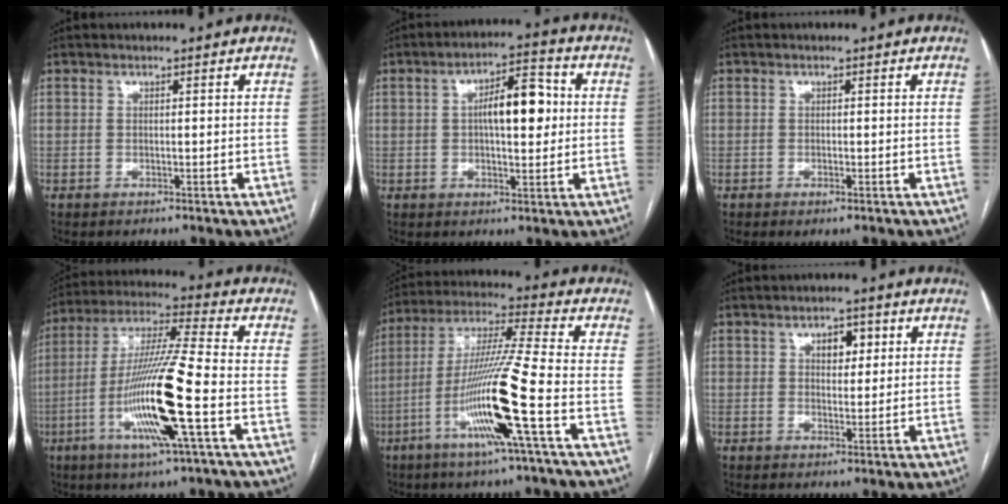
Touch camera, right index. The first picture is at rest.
{"total": 8.7, "force": [1.0, 3.0, 8.1], "torque": [-0.131, 0.022, 0.014]}
{"total": 1.0, "force": [-0.6, 0.2, 0.8], "torque": [-0.012, -0.002, -0.008]}
{"total": 16.5, "force": [-5.0, -0.2, 15.7], "torque": [-0.313, -0.010, -0.097]}
{"total": 15.5, "force": [-5.5, -1.6, 14.4], "torque": [-0.285, -0.012, -0.109]}
{"total": 4.0, "force": [1.5, 2.2, 3.0], "torque": [-0.044, 0.009, 0.022]}